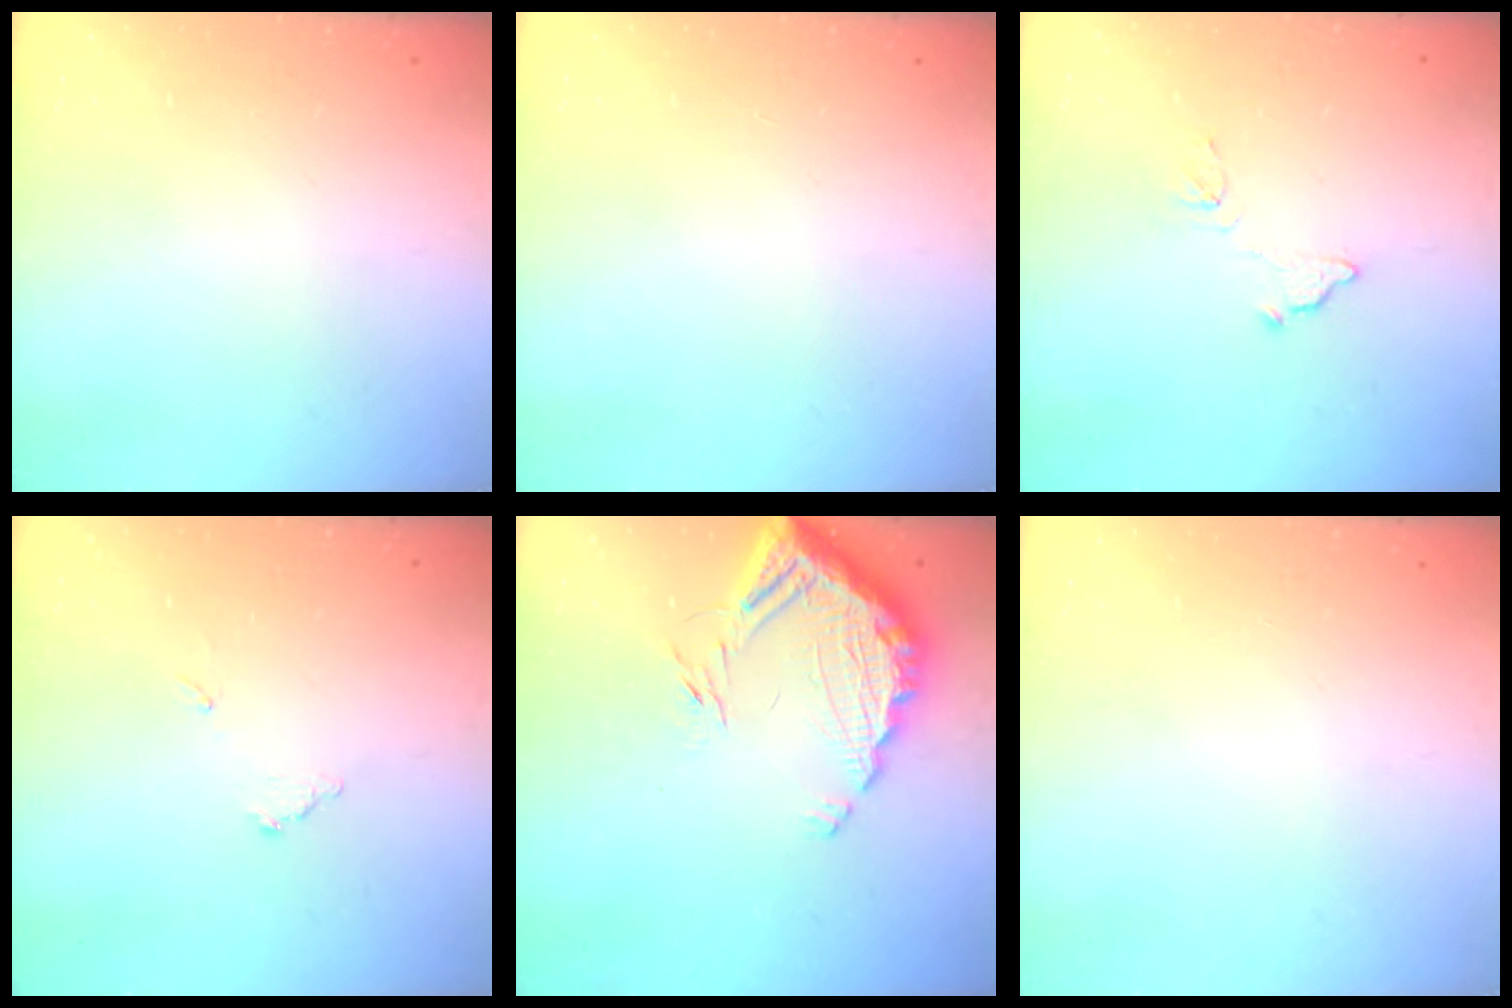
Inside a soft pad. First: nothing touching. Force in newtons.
{"total": 0.0}
{"total": 7.7, "press": 7.7, "slide": 0.4}
{"total": 6.9, "press": 6.9, "slide": 0.2}
{"total": 15.8, "press": 15.7, "slide": 1.1}
{"total": 0.0}